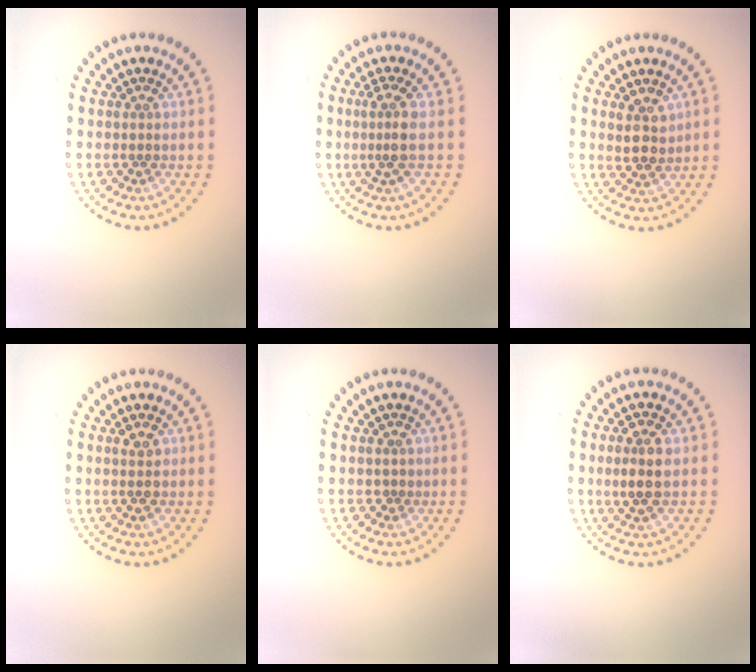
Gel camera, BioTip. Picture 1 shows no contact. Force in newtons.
{"total": 2.4, "press": 1.7, "slide": 1.6}
{"total": 2.8, "press": 2.6, "slide": 1.1}
{"total": 1.6, "press": 1.5, "slide": 0.1}
{"total": 0.6, "press": 0.3, "slide": 0.5}
{"total": 2.9, "press": 2.8, "slide": 0.5}